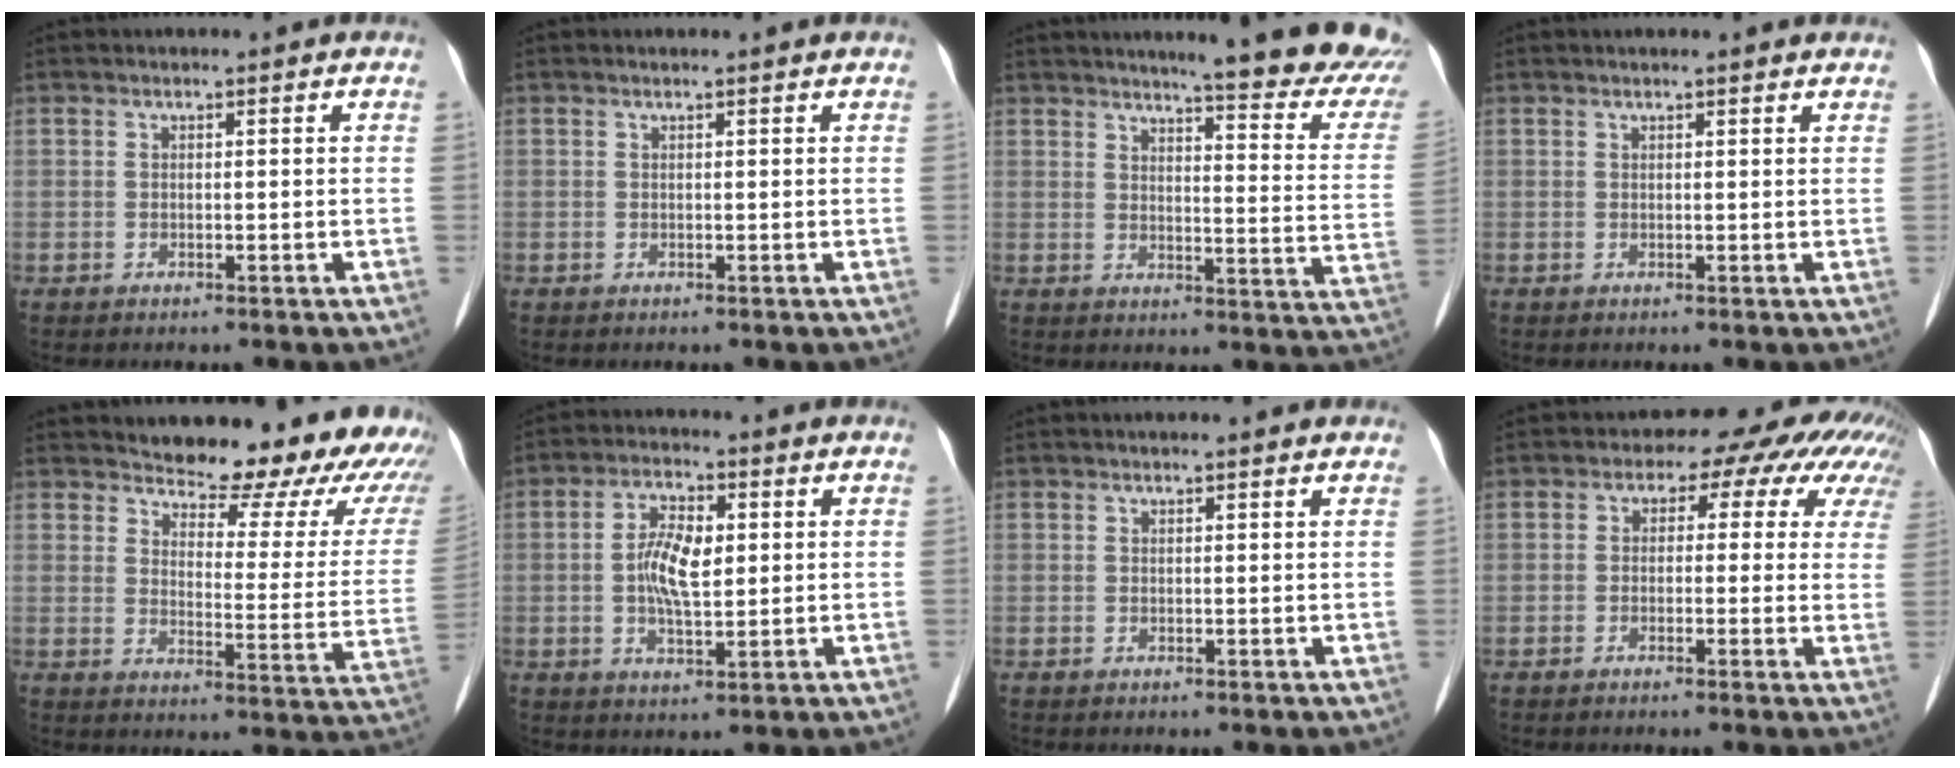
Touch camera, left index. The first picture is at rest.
{"total": 1.2, "force": [1.1, 0.2, 0.4], "torque": [-0.014, 0.017, 0.013]}
{"total": 19.2, "force": [16.6, 1.6, 9.5], "torque": [-0.107, -0.068, 0.182]}
{"total": 3.8, "force": [3.4, 0.5, 1.5], "torque": [-0.019, 0.015, 0.034]}
{"total": 21.5, "force": [18.6, 4.6, 9.8], "torque": [-0.116, -0.074, 0.213]}
{"total": 7.0, "force": [0.7, 2.8, 6.3], "torque": [-0.131, 0.007, 0.010]}
{"total": 3.4, "force": [3.0, 0.4, 1.4], "torque": [-0.019, 0.015, 0.031]}
{"total": 9.3, "force": [5.7, 5.4, 4.9], "torque": [-0.044, 0.042, 0.040]}